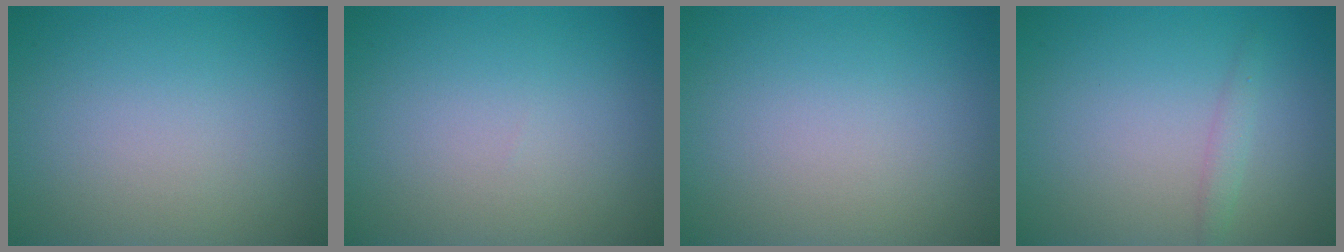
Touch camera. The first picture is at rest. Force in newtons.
{"total": 0.0}
{"total": 0.0}
{"total": 1.0, "press": 1.0, "slide": 0.0}